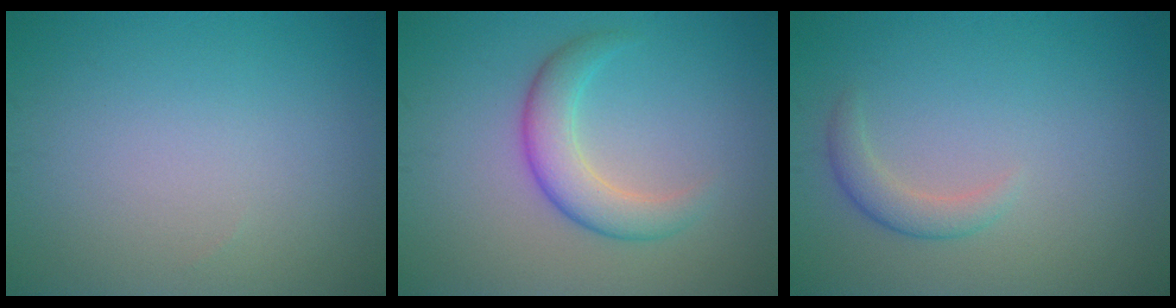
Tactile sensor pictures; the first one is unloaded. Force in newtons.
{"total": 3.8, "press": 3.8, "slide": 0.1}
{"total": 1.9, "press": 1.9, "slide": 0.2}